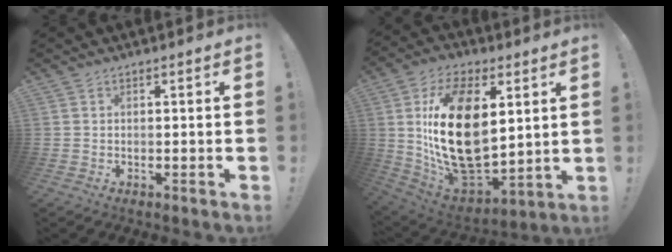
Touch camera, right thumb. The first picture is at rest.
{"total": 26.3, "force": [4.9, 15.6, 20.6], "torque": [-0.403, -0.034, 0.093]}